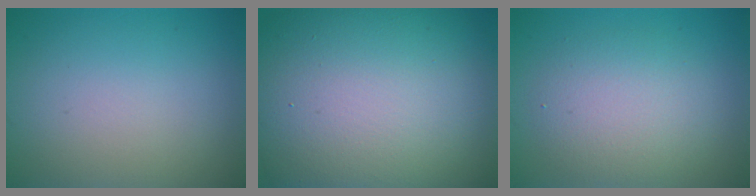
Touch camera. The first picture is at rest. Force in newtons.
{"total": 19.9, "press": 19.8, "slide": 1.4}
{"total": 4.2, "press": 4.2, "slide": 0.3}